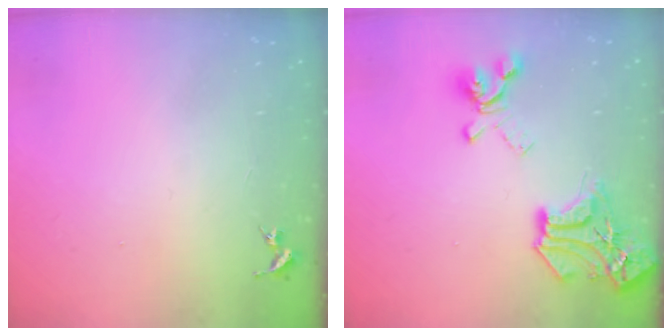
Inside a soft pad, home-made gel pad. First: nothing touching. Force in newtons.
{"total": 19.7, "press": 19.7, "slide": 1.4}